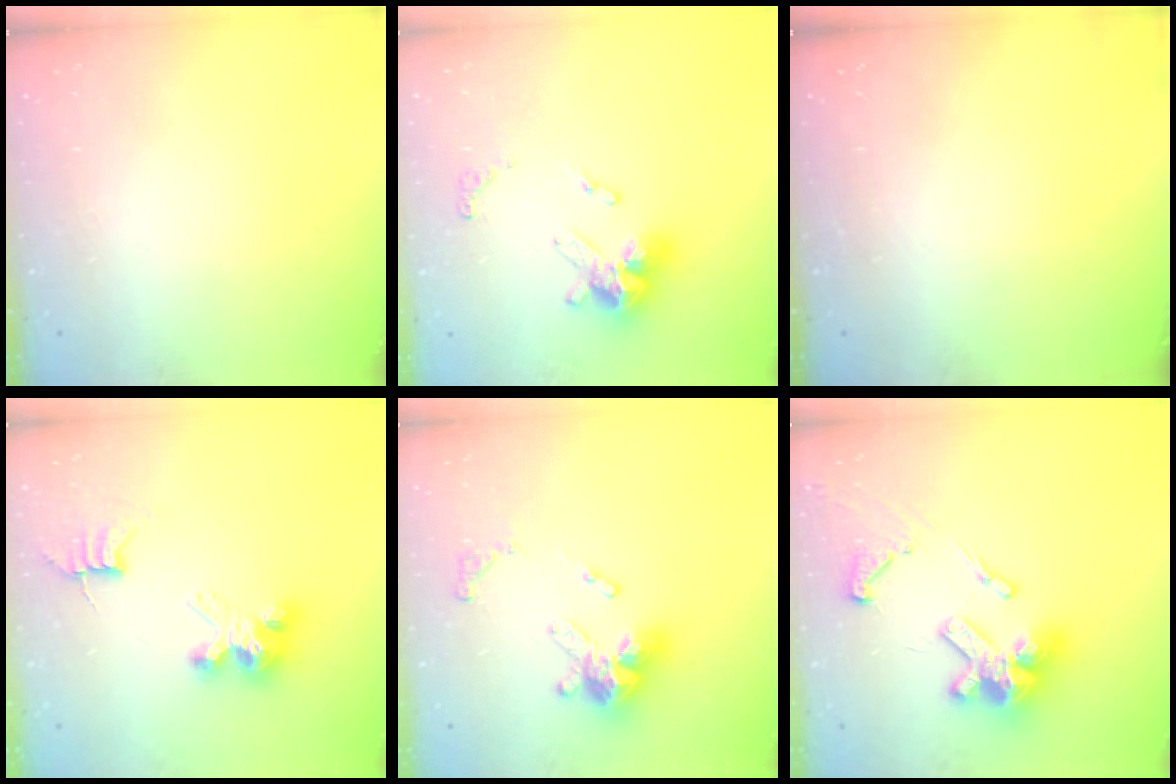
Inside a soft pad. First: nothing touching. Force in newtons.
{"total": 14.1, "press": 14.1, "slide": 0.9}
{"total": 0.0}
{"total": 7.3, "press": 7.3, "slide": 0.6}
{"total": 15.2, "press": 15.1, "slide": 1.7}
{"total": 18.9, "press": 18.8, "slide": 1.2}